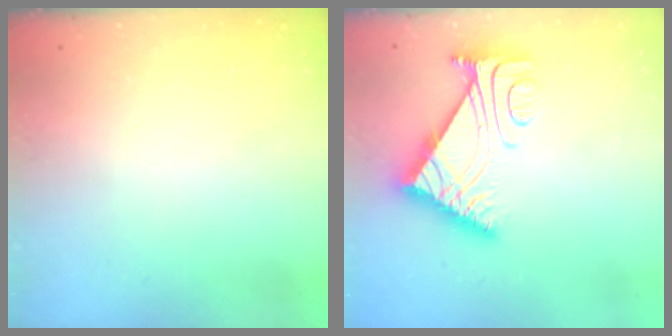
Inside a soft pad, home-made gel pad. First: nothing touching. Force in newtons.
{"total": 8.1, "press": 8.1, "slide": 1.0}